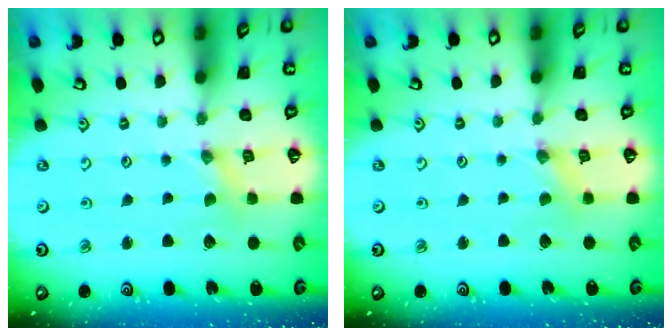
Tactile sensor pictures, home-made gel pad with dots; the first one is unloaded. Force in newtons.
{"total": 0.0}